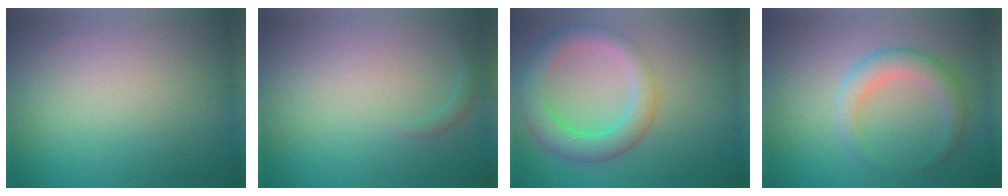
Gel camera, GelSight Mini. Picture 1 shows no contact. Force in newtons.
{"total": 0.8, "press": 0.8, "slide": 0.1}
{"total": 5.5, "press": 5.5, "slide": 0.2}
{"total": 3.3, "press": 3.3, "slide": 0.3}